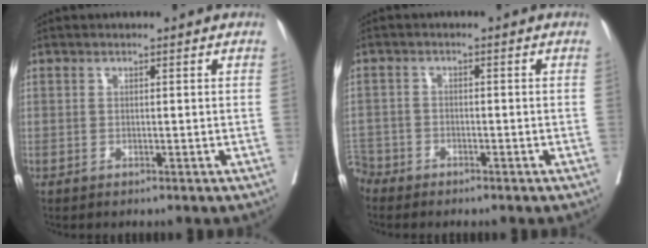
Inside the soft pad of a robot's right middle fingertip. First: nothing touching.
{"total": 3.7, "force": [-3.2, 1.8, -0.3], "torque": [0.005, 0.001, -0.067]}